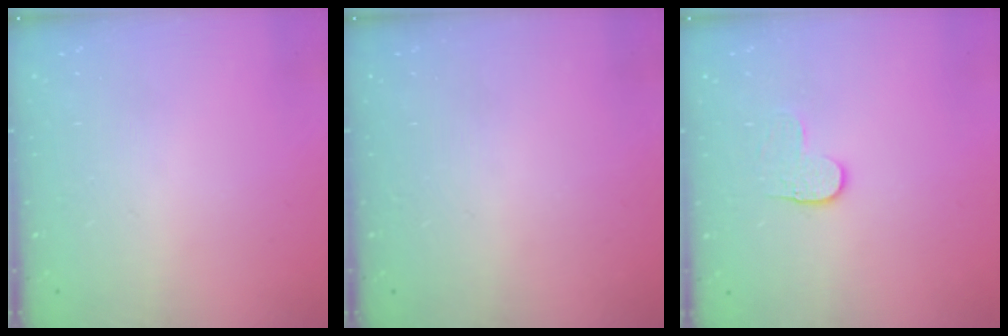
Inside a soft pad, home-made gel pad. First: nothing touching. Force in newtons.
{"total": 0.0}
{"total": 3.3, "press": 3.3, "slide": 0.4}